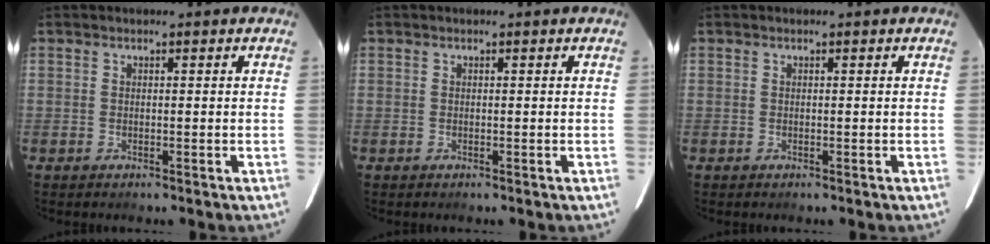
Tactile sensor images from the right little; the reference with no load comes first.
{"total": 0.0}
{"total": 0.0}